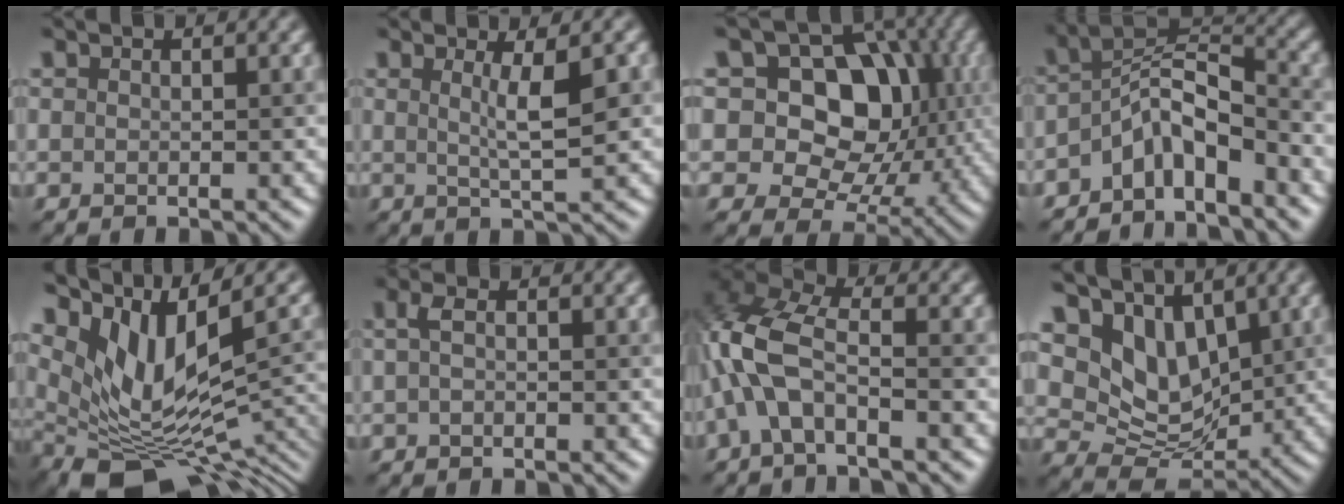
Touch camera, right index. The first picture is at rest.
{"total": 3.3, "force": [0.6, 0.5, 3.2], "torque": [-0.051, -0.008, 0.015]}
{"total": 12.2, "force": [2.3, 9.2, 7.6], "torque": [-0.100, 0.026, 0.031]}
{"total": 4.7, "force": [-3.2, 1.6, 3.2], "torque": [-0.061, 0.009, -0.065]}
{"total": 9.3, "force": [2.6, 4.7, 7.6], "torque": [-0.141, -0.007, 0.069]}
{"total": 0.8, "force": [-0.1, 0.3, 0.8], "torque": [-0.024, 0.001, -0.001]}
{"total": 5.8, "force": [-1.7, 2.6, 4.9], "torque": [-0.125, 0.016, -0.039]}
{"total": 5.4, "force": [2.9, 3.8, 2.7], "torque": [-0.061, -0.018, 0.051]}